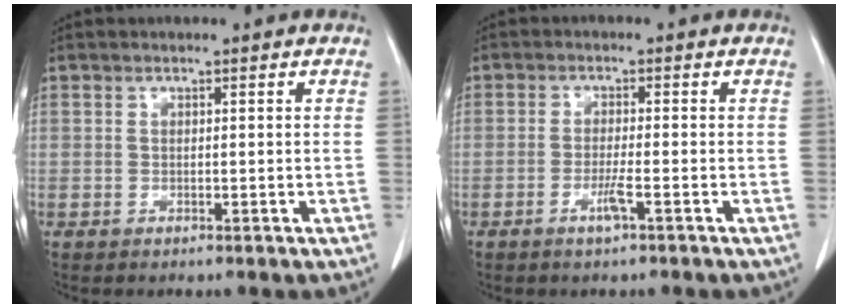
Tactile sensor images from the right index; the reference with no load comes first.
{"total": 2.7, "force": [-1.4, -0.1, 2.3], "torque": [-0.047, -0.004, -0.029]}